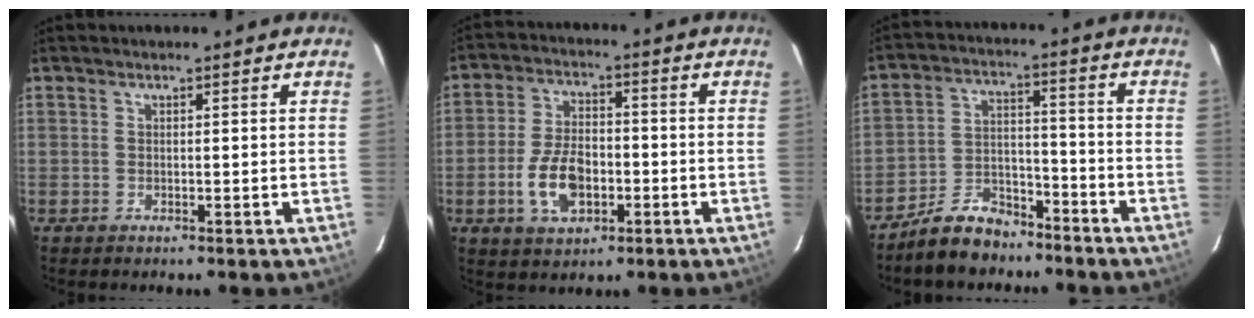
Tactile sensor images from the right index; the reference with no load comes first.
{"total": 10.2, "force": [-3.1, 5.9, 7.8], "torque": [-0.158, 0.006, -0.049]}
{"total": 9.2, "force": [-7.5, 4.5, 2.9], "torque": [-0.073, 0.028, -0.123]}